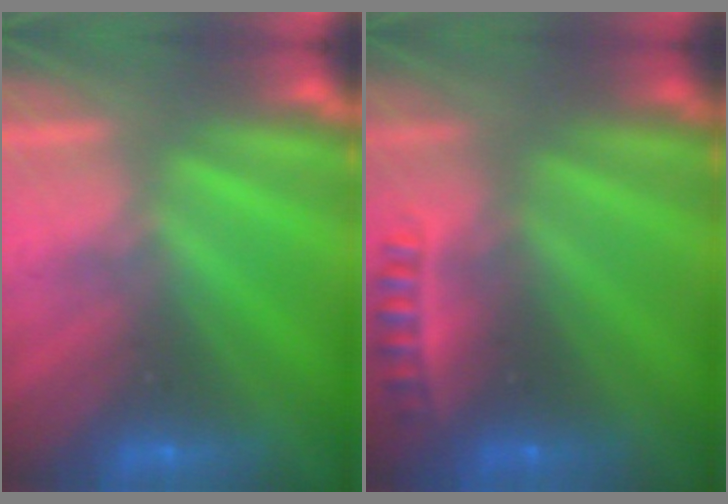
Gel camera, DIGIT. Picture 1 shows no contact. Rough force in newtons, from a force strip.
{"total": 2.4}